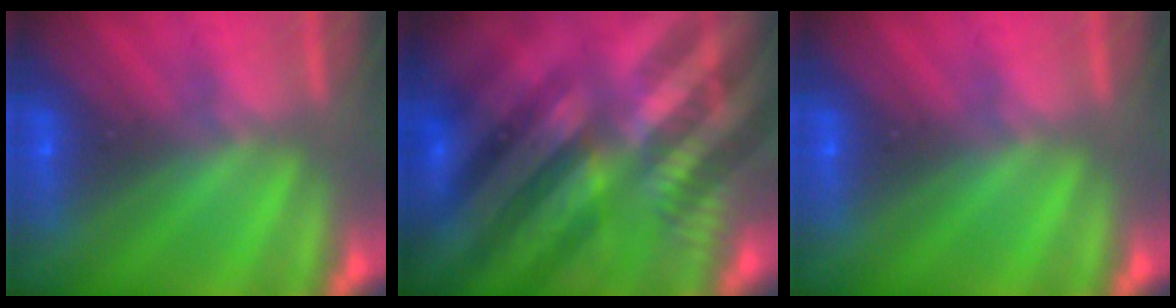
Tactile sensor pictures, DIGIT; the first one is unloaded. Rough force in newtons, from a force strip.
{"total": 10.8}
{"total": 0.0}